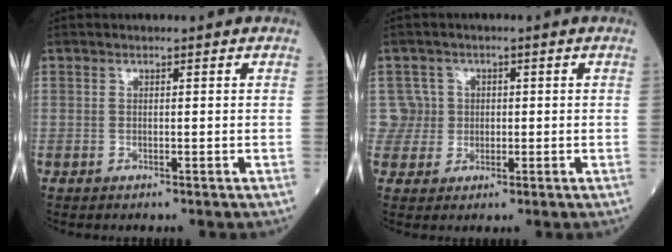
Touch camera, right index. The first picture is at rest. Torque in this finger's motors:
{"motor_torque": [0.05, 0.08, -0.07, -0.05]}